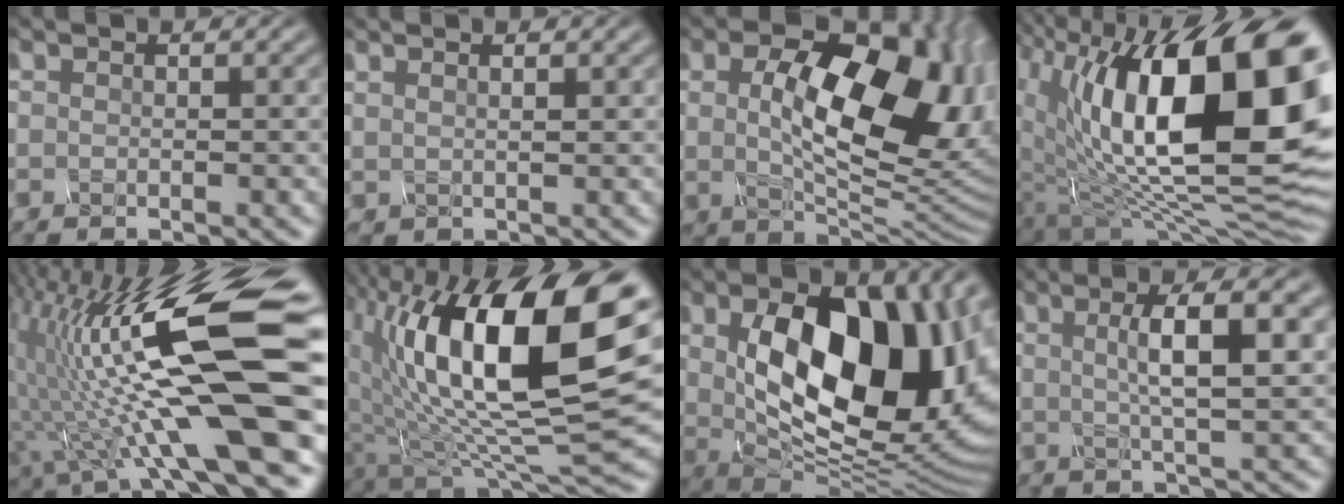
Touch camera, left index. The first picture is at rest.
{"total": 1.8, "force": [1.2, 0.8, 1.2], "torque": [0.007, 0.007, -0.002]}
{"total": 13.7, "force": [1.9, 7.3, 11.5], "torque": [-0.172, -0.002, 0.039]}
{"total": 19.4, "force": [4.1, 9.3, 16.5], "torque": [-0.253, 0.008, 0.076]}
{"total": 17.5, "force": [2.1, 4.4, 16.8], "torque": [-0.298, 0.013, 0.037]}
{"total": 17.0, "force": [3.7, 7.3, 14.9], "torque": [-0.263, 0.008, 0.059]}
{"total": 14.3, "force": [2.1, 8.2, 11.5], "torque": [-0.166, -0.022, 0.050]}
{"total": 7.1, "force": [1.1, 1.7, 6.8], "torque": [-0.092, 0.010, 0.015]}